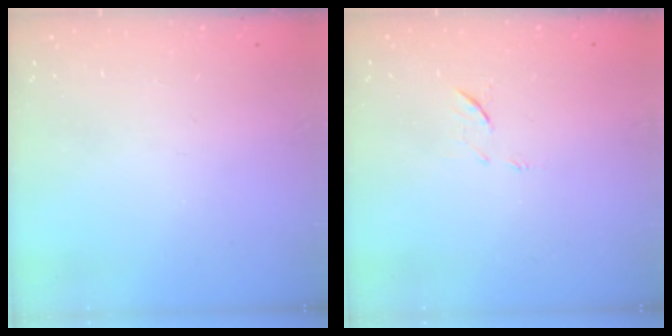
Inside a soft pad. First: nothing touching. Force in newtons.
{"total": 6.7, "press": 6.6, "slide": 1.1}